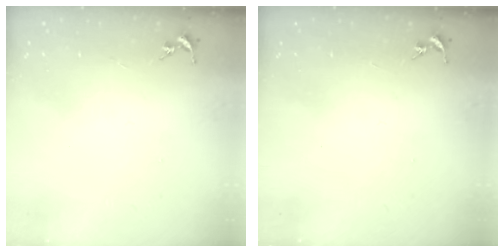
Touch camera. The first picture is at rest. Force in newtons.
{"total": 0.0}